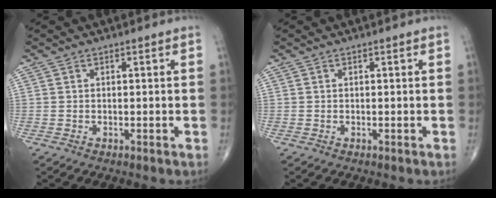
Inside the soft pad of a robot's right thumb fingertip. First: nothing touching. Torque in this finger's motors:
{"motor_torque": [0.01, 0.01, 0.00, 0.00, 0.00]}